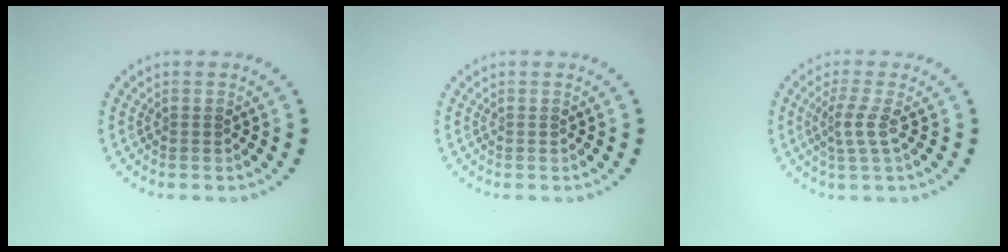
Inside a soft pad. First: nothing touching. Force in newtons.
{"total": 0.0}
{"total": 2.2, "press": 1.6, "slide": 1.5}